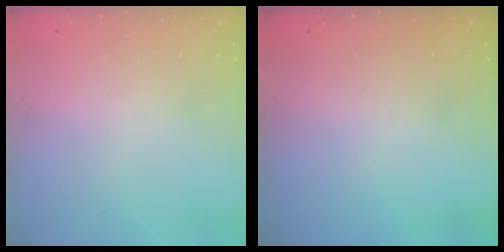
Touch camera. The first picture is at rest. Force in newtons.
{"total": 0.0}